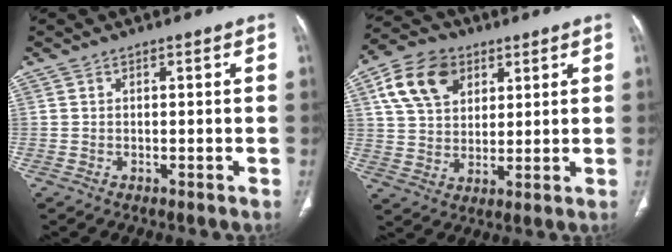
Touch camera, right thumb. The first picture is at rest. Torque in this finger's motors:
{"motor_torque": [-0.50, 0.53, 0.13, -0.05, 0.33]}